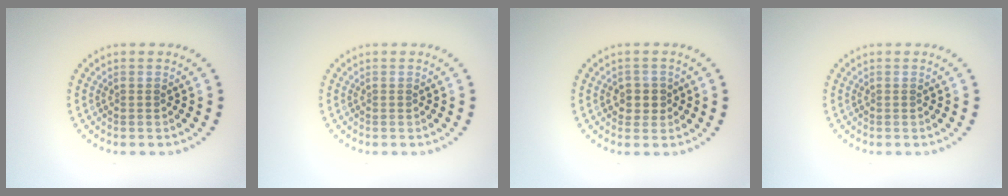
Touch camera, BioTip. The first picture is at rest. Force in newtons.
{"total": 0.0}
{"total": 2.1, "press": 1.9, "slide": 0.9}
{"total": 0.0}